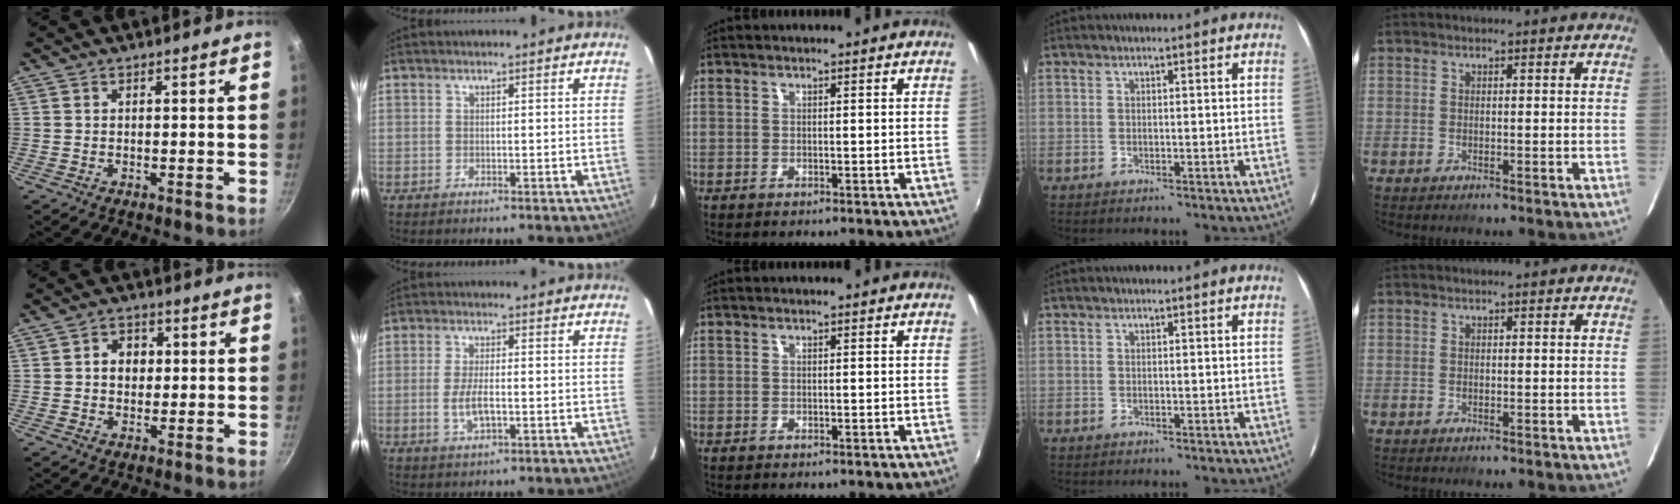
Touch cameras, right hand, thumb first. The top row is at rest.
{"thumb": {"total": 5.0, "force": [0.6, 4.1, 2.7], "torque": [-0.018, 0.005, 0.005]}, "index": {"total": 5.3, "force": [-1.3, 1.8, 4.8], "torque": [-0.096, -0.007, -0.024]}}